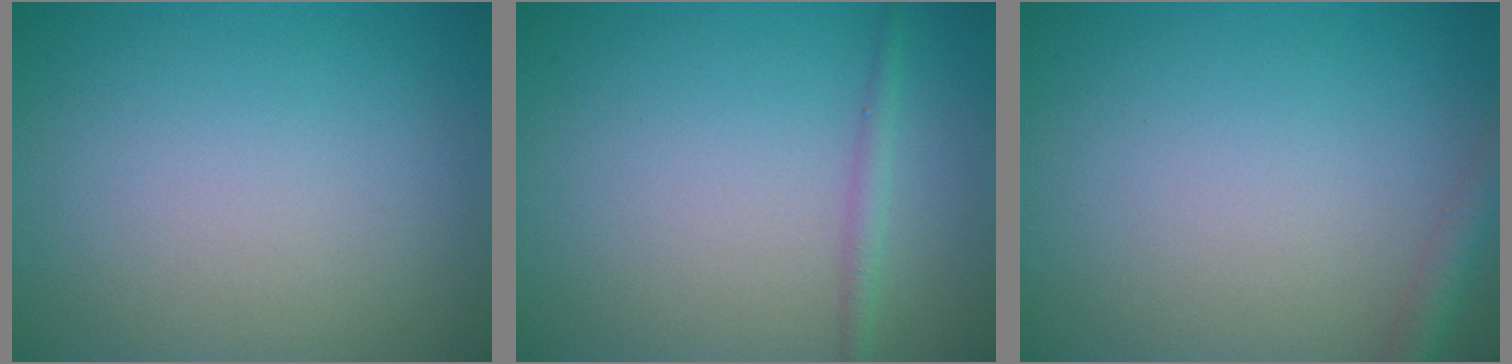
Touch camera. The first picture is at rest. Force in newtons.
{"total": 1.3, "press": 1.3, "slide": 0.0}
{"total": 2.0, "press": 2.0, "slide": 0.1}